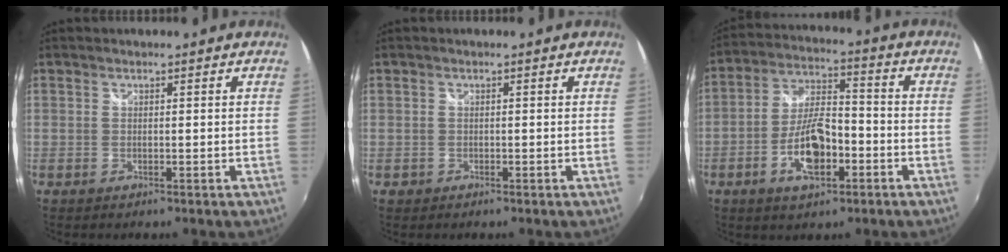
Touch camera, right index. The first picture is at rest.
{"total": 1.2, "force": [-0.5, 1.1, 0.1], "torque": [-0.006, 0.001, -0.007]}
{"total": 11.0, "force": [-4.5, 4.6, 9.0], "torque": [-0.182, 0.007, -0.075]}